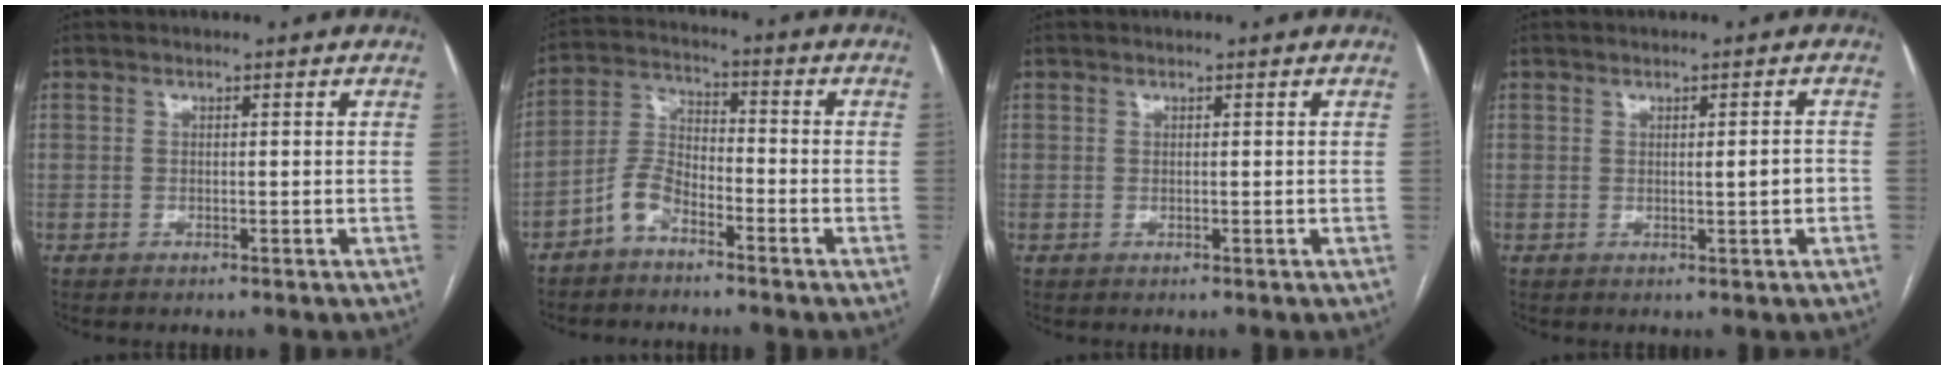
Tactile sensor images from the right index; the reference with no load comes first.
{"total": 5.7, "force": [-4.0, 2.5, 3.3], "torque": [-0.077, 0.011, -0.083]}
{"total": 0.0}
{"total": 1.8, "force": [-0.3, 0.2, 1.8], "torque": [-0.025, 0.001, -0.003]}